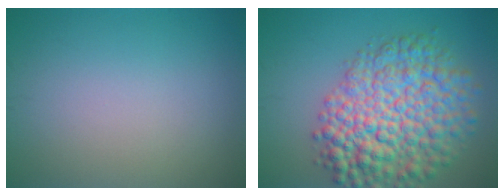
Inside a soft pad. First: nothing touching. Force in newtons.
{"total": 10.1, "press": 10.1, "slide": 0.3}